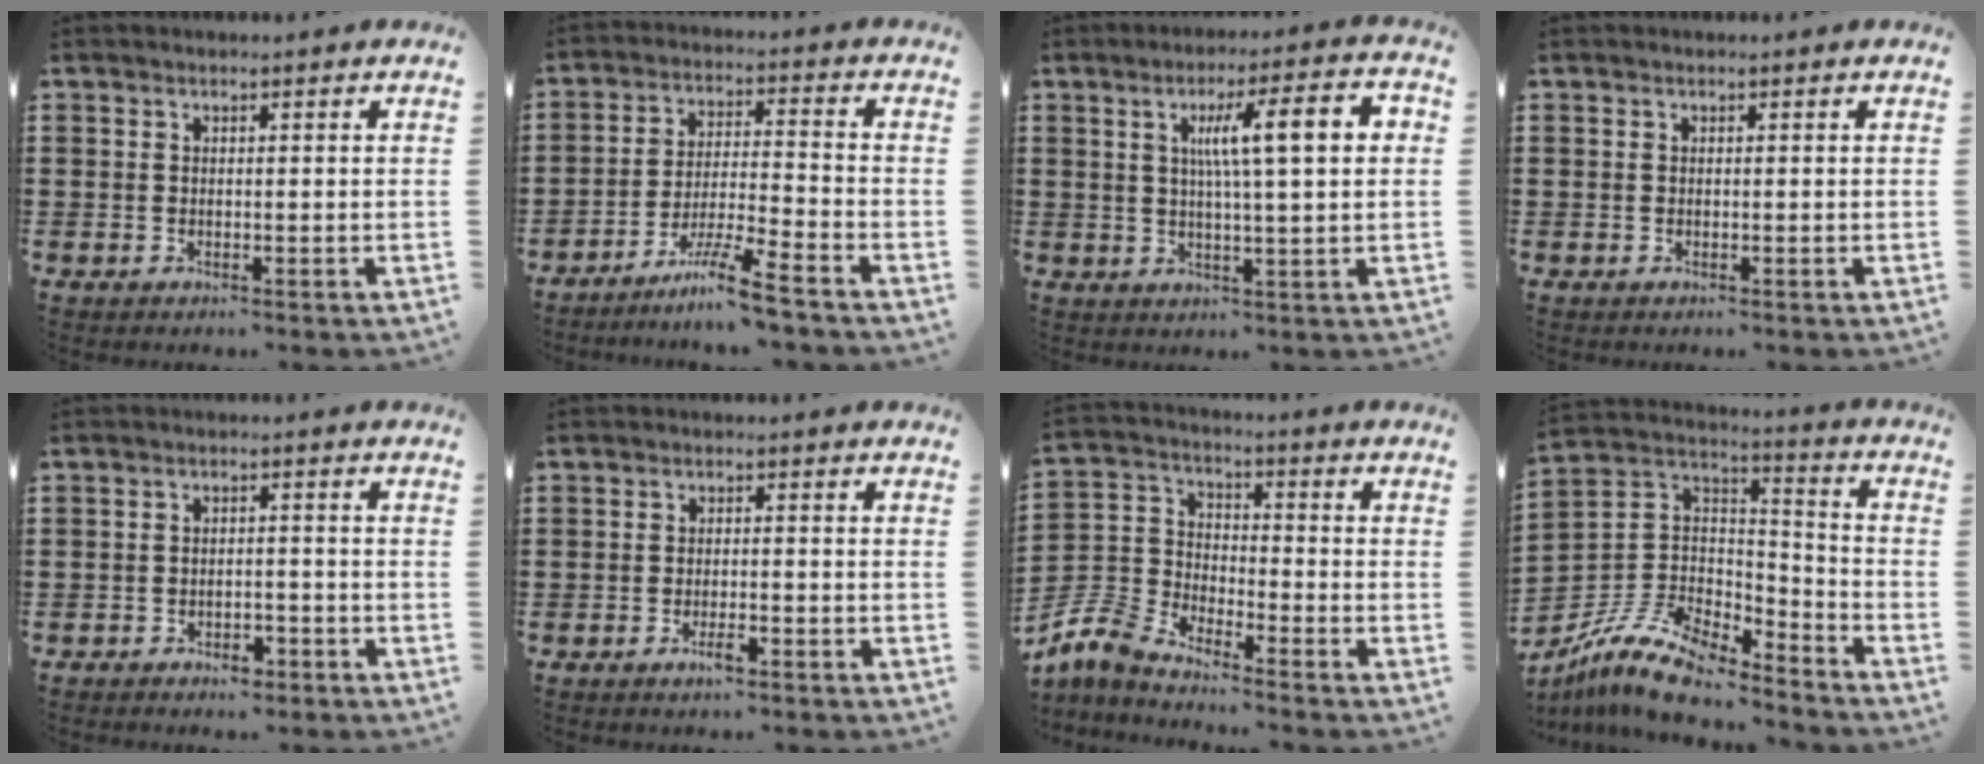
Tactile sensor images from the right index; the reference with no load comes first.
{"total": 7.7, "force": [-6.4, -0.6, 4.3], "torque": [-0.090, -0.009, -0.126]}
{"total": 9.9, "force": [2.2, 1.9, 9.5], "torque": [-0.175, 0.008, 0.028]}
{"total": 0.0}
{"total": 2.3, "force": [-2.0, 0.8, 0.6], "torque": [-0.017, 0.002, -0.042]}
{"total": 2.3, "force": [-1.4, 0.5, 1.7], "torque": [-0.030, 0.000, -0.026]}
{"total": 5.7, "force": [-5.4, 1.2, 1.6], "torque": [-0.074, -0.014, -0.119]}
{"total": 11.6, "force": [-9.6, 3.9, 5.4], "torque": [-0.121, 0.022, -0.188]}